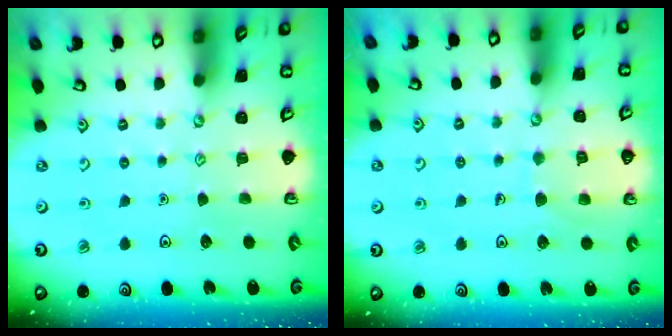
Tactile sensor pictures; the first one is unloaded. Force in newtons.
{"total": 6.0, "press": 6.0, "slide": 0.5}